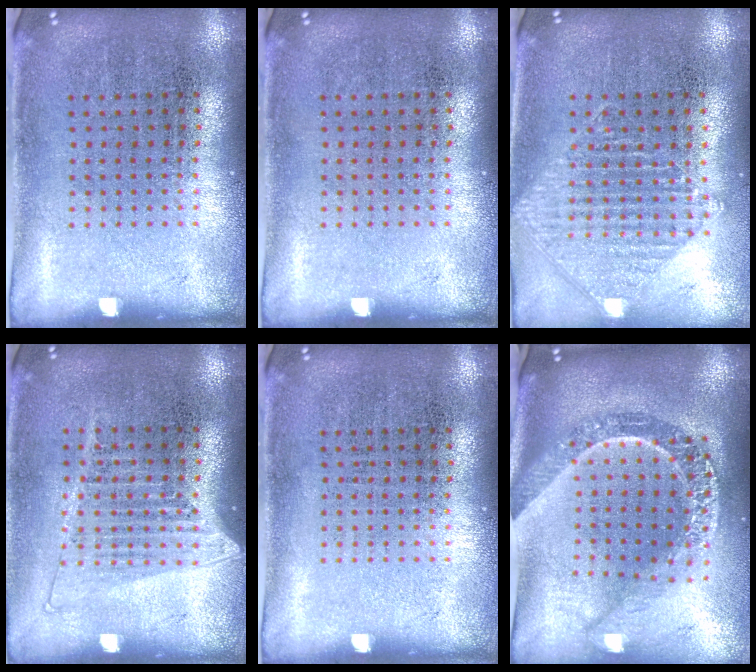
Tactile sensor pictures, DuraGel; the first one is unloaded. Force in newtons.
{"total": 0.0}
{"total": 1.0, "press": 1.0, "slide": 0.1}
{"total": 1.3, "press": 1.2, "slide": 0.6}
{"total": 0.0}
{"total": 2.8, "press": 2.2, "slide": 1.7}